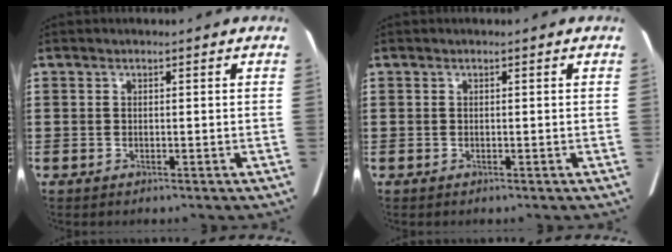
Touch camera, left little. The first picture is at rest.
{"total": 0.0}